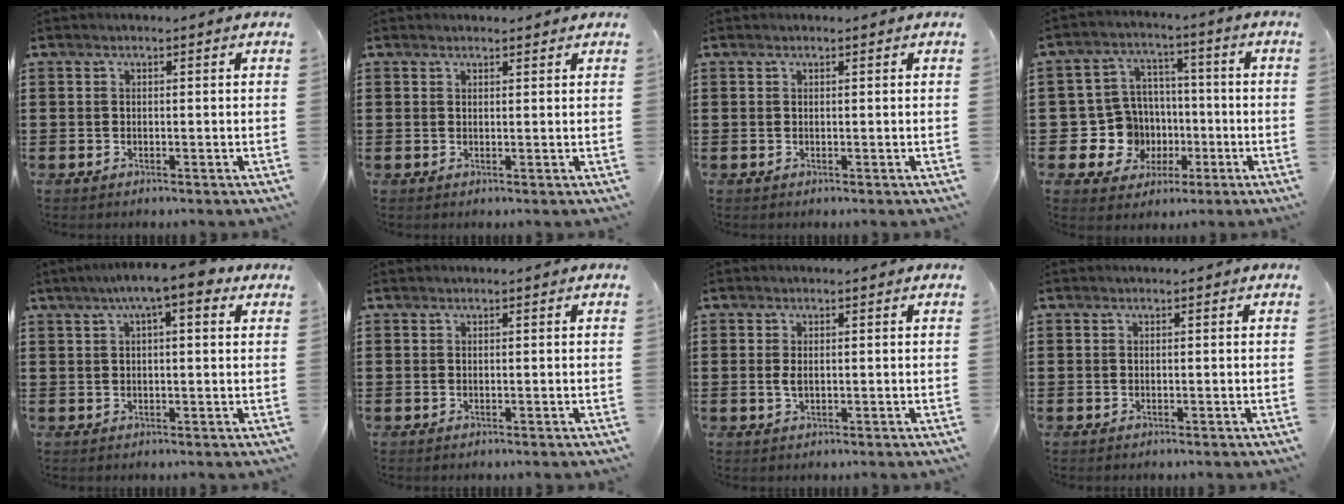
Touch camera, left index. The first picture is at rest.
{"total": 1.0, "force": [1.0, 0.2, 0.2], "torque": [-0.004, 0.000, 0.020]}
{"total": 0.0}
{"total": 10.2, "force": [-1.3, 9.7, 2.9], "torque": [-0.113, 0.003, -0.015]}
{"total": 6.6, "force": [3.6, 1.0, 5.4], "torque": [-0.101, 0.003, 0.059]}
{"total": 0.0}
{"total": 1.6, "force": [0.1, 0.7, 1.5], "torque": [-0.037, 0.000, -0.001]}
{"total": 0.0}